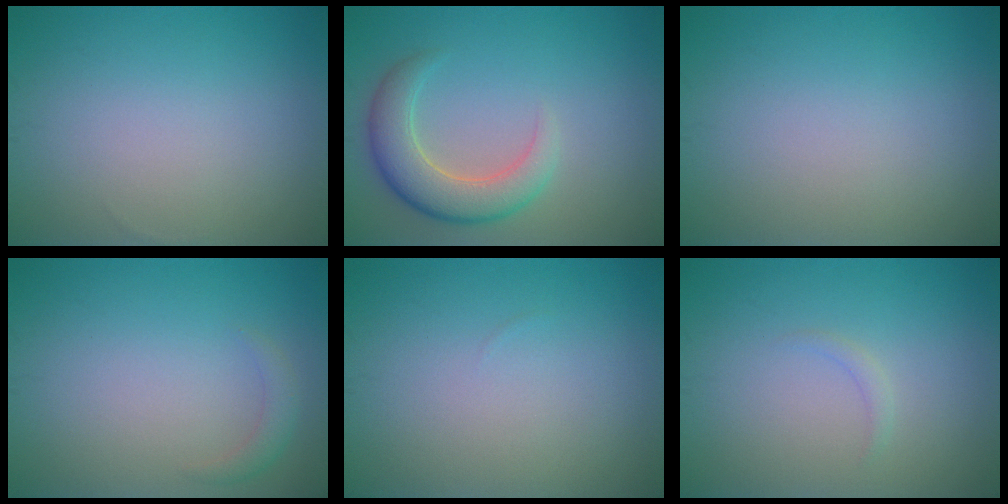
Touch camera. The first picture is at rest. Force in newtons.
{"total": 4.9, "press": 4.9, "slide": 0.6}
{"total": 0.0}
{"total": 1.3, "press": 1.2, "slide": 0.1}
{"total": 0.0}
{"total": 0.7, "press": 0.7, "slide": 0.1}